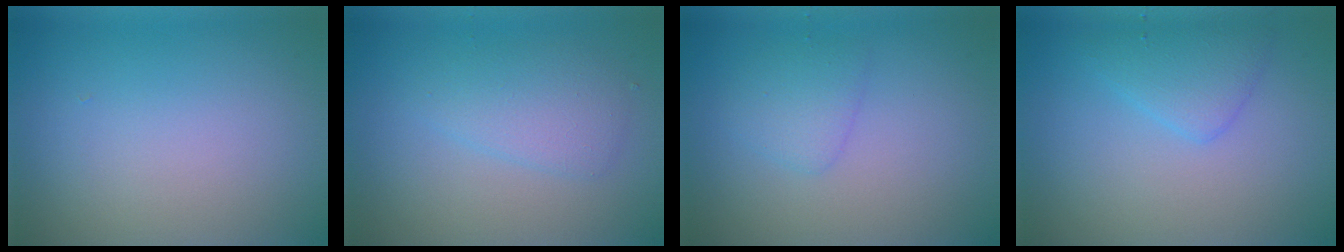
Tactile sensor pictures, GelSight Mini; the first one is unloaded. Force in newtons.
{"total": 2.7, "press": 2.7, "slide": 0.0}
{"total": 1.9, "press": 1.9, "slide": 0.0}
{"total": 2.5, "press": 2.5, "slide": 0.1}